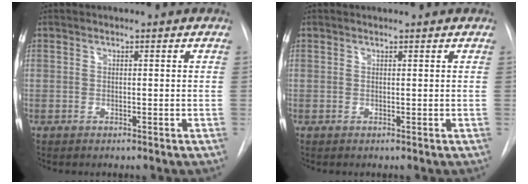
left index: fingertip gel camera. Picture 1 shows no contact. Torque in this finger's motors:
{"motor_torque": [0.07, 0.32, -0.06, -0.01]}